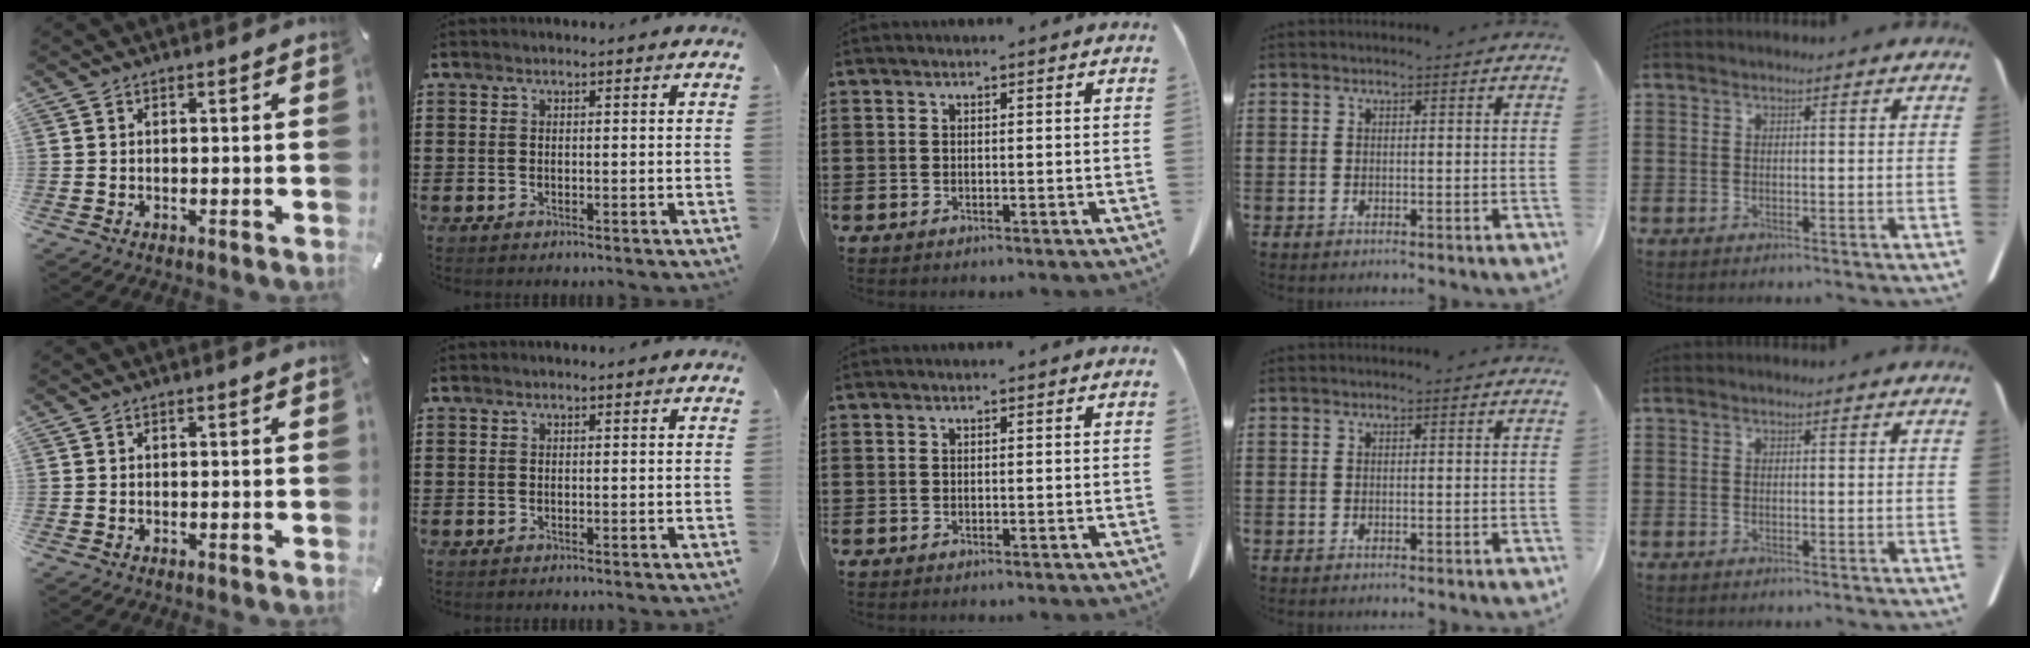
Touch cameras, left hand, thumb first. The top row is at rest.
{}